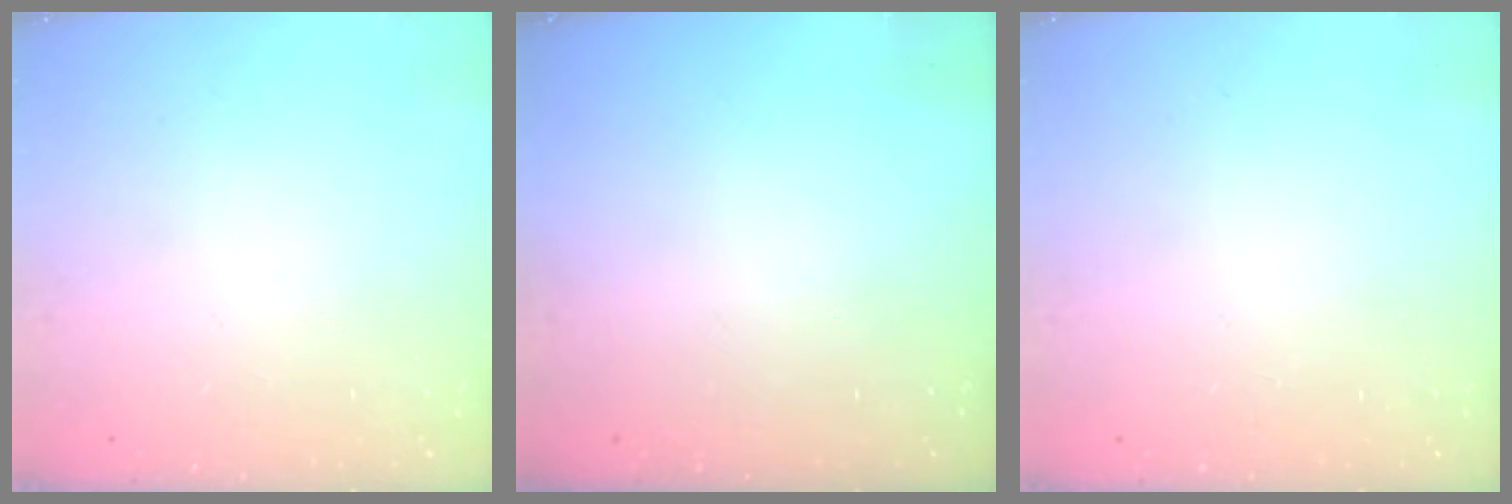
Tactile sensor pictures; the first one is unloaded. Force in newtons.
{"total": 0.0}
{"total": 2.6, "press": 2.6, "slide": 0.2}